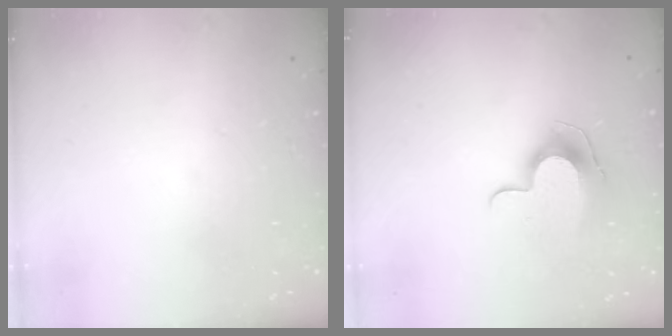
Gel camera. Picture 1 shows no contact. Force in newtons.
{"total": 10.5, "press": 10.5, "slide": 0.1}